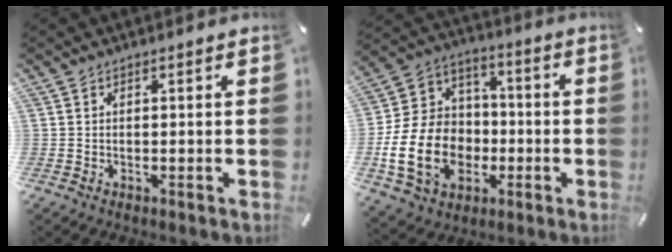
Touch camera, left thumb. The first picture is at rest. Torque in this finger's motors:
{"motor_torque": [0.25, 1.95, 1.64, -1.13, 0.29]}